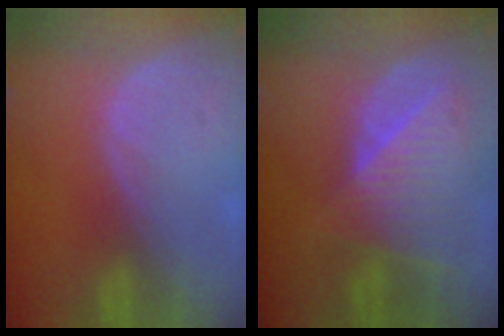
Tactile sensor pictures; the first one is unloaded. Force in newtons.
{"total": 9.2, "press": 8.2, "slide": 4.0}